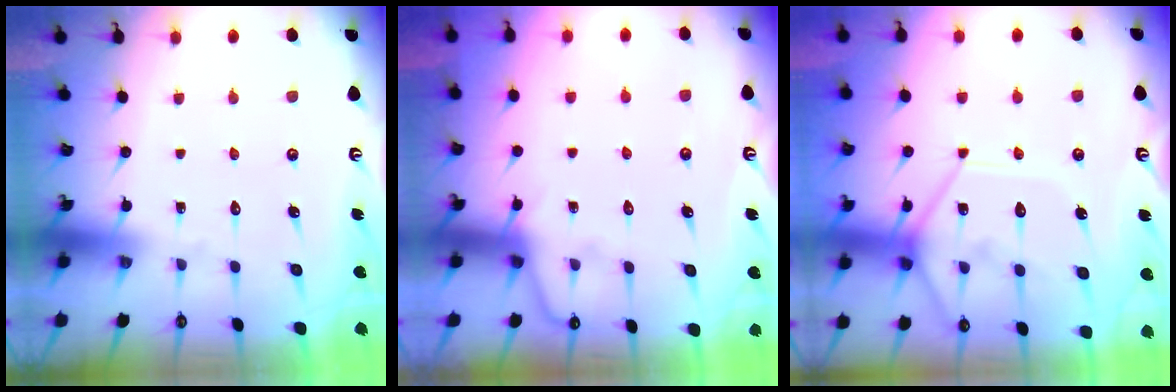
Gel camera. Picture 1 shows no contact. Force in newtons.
{"total": 4.1, "press": 4.1, "slide": 0.7}
{"total": 14.1, "press": 14.0, "slide": 1.5}